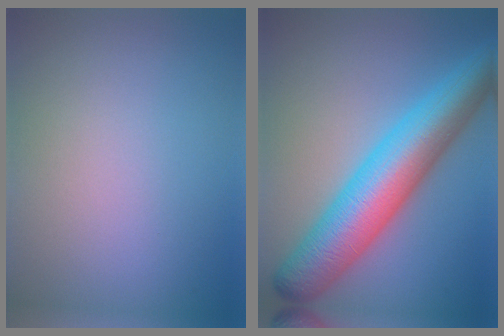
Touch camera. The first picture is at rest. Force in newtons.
{"total": 9.6, "press": 9.6, "slide": 0.1}